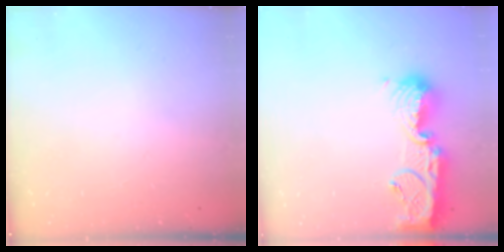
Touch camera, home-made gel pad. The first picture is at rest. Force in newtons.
{"total": 14.6, "press": 14.5, "slide": 1.4}